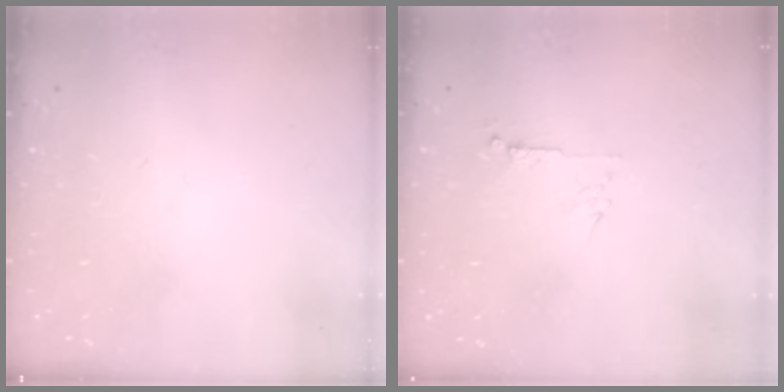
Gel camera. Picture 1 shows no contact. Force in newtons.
{"total": 5.0, "press": 4.9, "slide": 0.4}